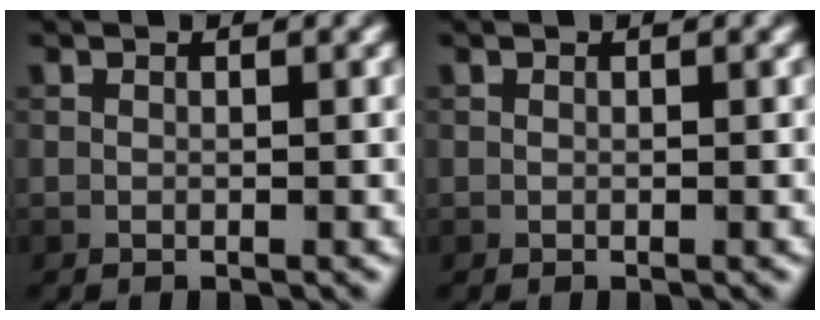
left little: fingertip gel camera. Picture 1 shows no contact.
{"total": 0.0}